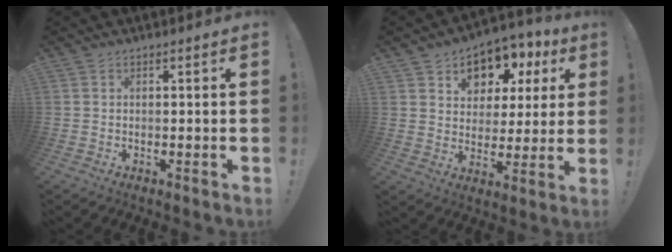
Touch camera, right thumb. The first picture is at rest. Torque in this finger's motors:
{"motor_torque": [0.83, 2.69, 0.91, 0.05, 0.02]}